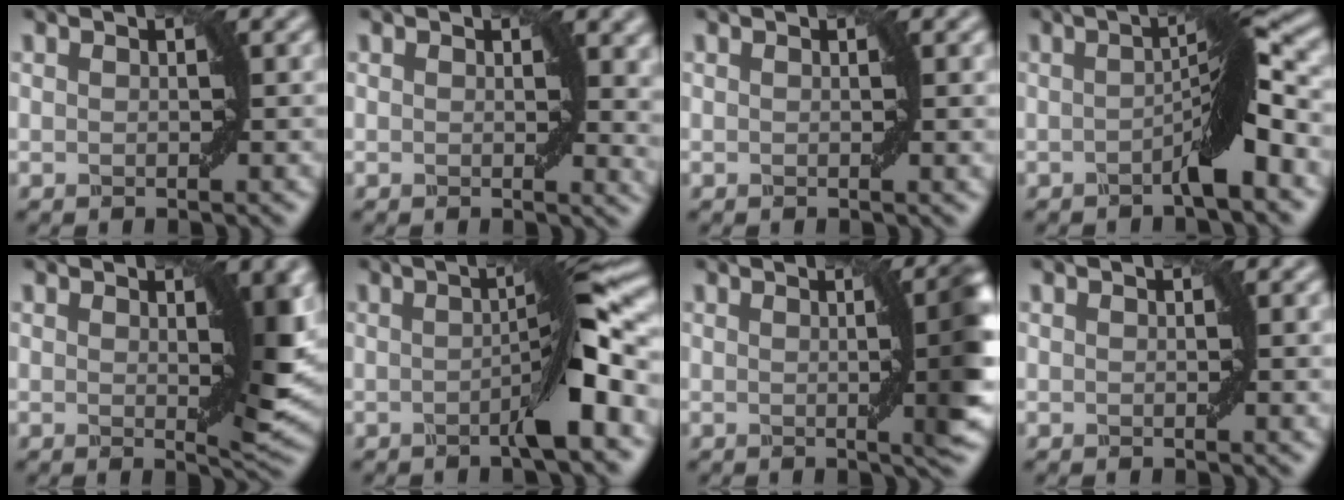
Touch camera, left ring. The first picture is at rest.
{"total": 2.9, "force": [1.0, 1.3, 2.4], "torque": [-0.019, -0.005, 0.014]}
{"total": 0.7, "force": [0.2, 0.0, 0.7], "torque": [-0.006, -0.002, 0.003]}
{"total": 4.2, "force": [-1.2, 0.3, 4.0], "torque": [-0.060, 0.017, -0.027]}
{"total": 4.0, "force": [1.0, 0.8, 3.8], "torque": [-0.047, -0.010, 0.017]}
{"total": 5.7, "force": [-1.0, 0.5, 5.6], "torque": [-0.078, 0.017, -0.027]}
{"total": 8.0, "force": [0.5, 2.2, 7.6], "torque": [-0.061, 0.011, 0.006]}
{"total": 0.7, "force": [0.2, 0.0, 0.7], "torque": [-0.007, -0.002, 0.003]}